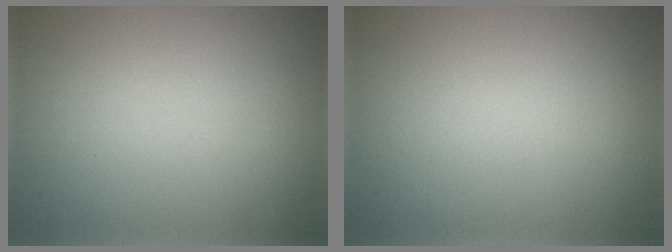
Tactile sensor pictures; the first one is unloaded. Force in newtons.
{"total": 0.0}